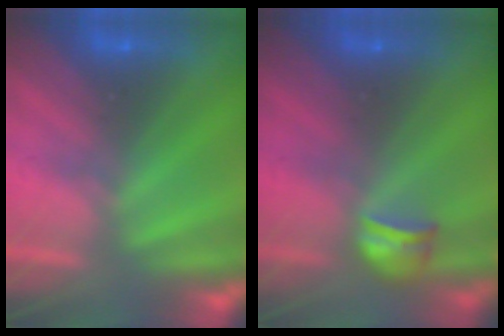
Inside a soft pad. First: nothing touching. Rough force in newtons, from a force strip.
{"total": 2.3}